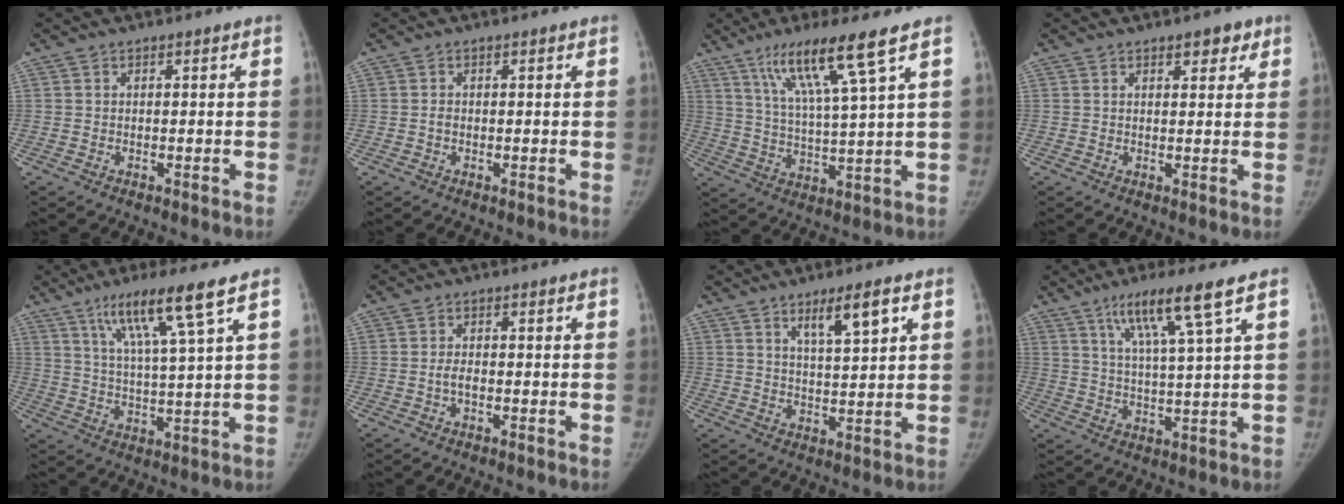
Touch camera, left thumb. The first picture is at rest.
{"total": 0.8, "force": [-0.3, 0.6, 0.4], "torque": [-0.003, 0.002, -0.007]}
{"total": 12.6, "force": [7.3, -0.3, 10.3], "torque": [-0.190, -0.029, 0.138]}
{"total": 3.4, "force": [2.1, 1.7, 2.1], "torque": [-0.007, -0.008, 0.026]}
{"total": 11.6, "force": [6.6, -0.3, 9.6], "torque": [-0.172, -0.024, 0.121]}
{"total": 1.7, "force": [-0.6, 0.8, 1.4], "torque": [-0.026, 0.008, -0.013]}
{"total": 6.9, "force": [3.8, 1.3, 5.7], "torque": [-0.092, -0.024, 0.068]}
{"total": 10.5, "force": [5.9, -0.3, 8.7], "torque": [-0.158, -0.022, 0.109]}